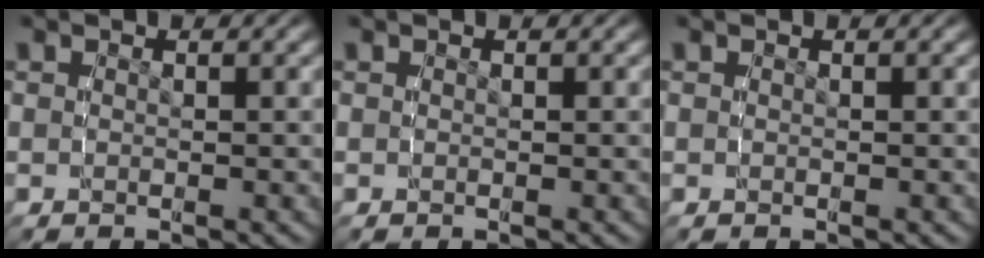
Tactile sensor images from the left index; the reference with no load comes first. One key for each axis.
{"total": 0.0}
{"total": 0.0}